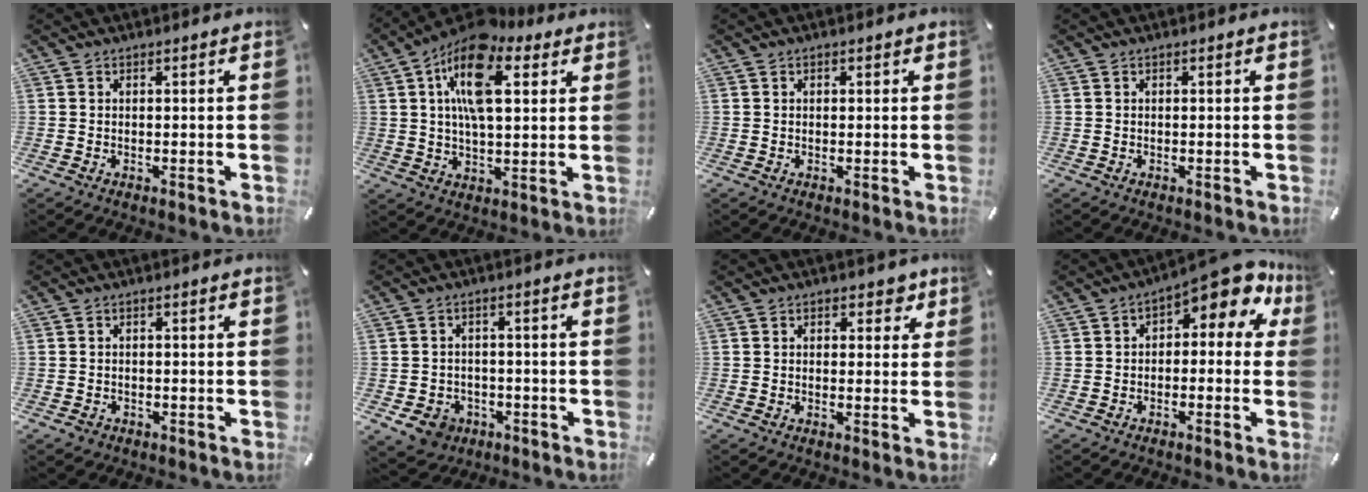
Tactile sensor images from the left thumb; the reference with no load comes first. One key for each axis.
{"total": 16.6, "fx": 6.7, "fy": 8.1, "fz": 12.8, "tx": -0.247, "ty": -0.014, "tz": 0.107}
{"total": 0.8, "fx": 0.2, "fy": 0.6, "fz": 0.5, "tx": -0.001, "ty": 0.002, "tz": 0.000}
{"total": 0.0}
{"total": 1.3, "fx": -0.6, "fy": 1.0, "fz": 0.5, "tx": -0.010, "ty": 0.004, "tz": -0.015}
{"total": 6.2, "fx": -2.9, "fy": 5.0, "fz": 2.2, "tx": -0.048, "ty": 0.017, "tz": -0.054}
{"total": 3.9, "fx": 1.6, "fy": 2.6, "fz": 2.4, "tx": -0.012, "ty": -0.005, "tz": 0.018}
{"total": 10.5, "fx": 5.1, "fy": 3.8, "fz": 8.3, "tx": -0.125, "ty": -0.034, "tz": 0.087}